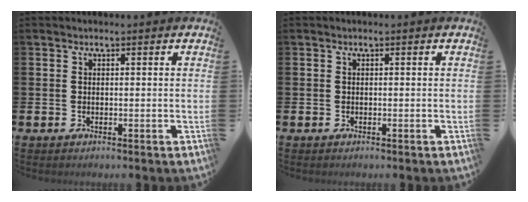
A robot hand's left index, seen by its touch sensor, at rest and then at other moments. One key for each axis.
{"total": 0.0}